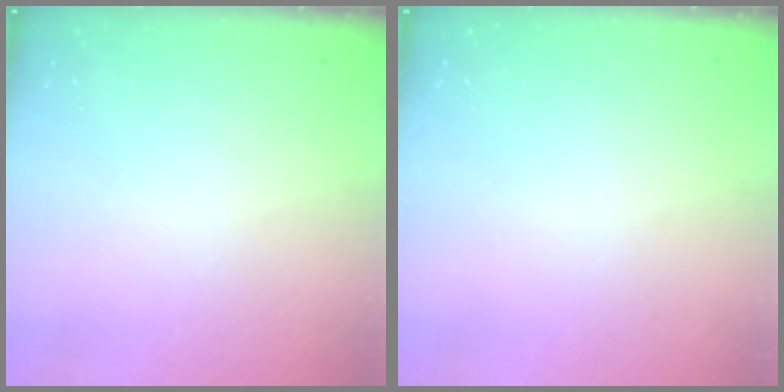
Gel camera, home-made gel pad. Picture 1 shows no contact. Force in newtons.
{"total": 0.0}